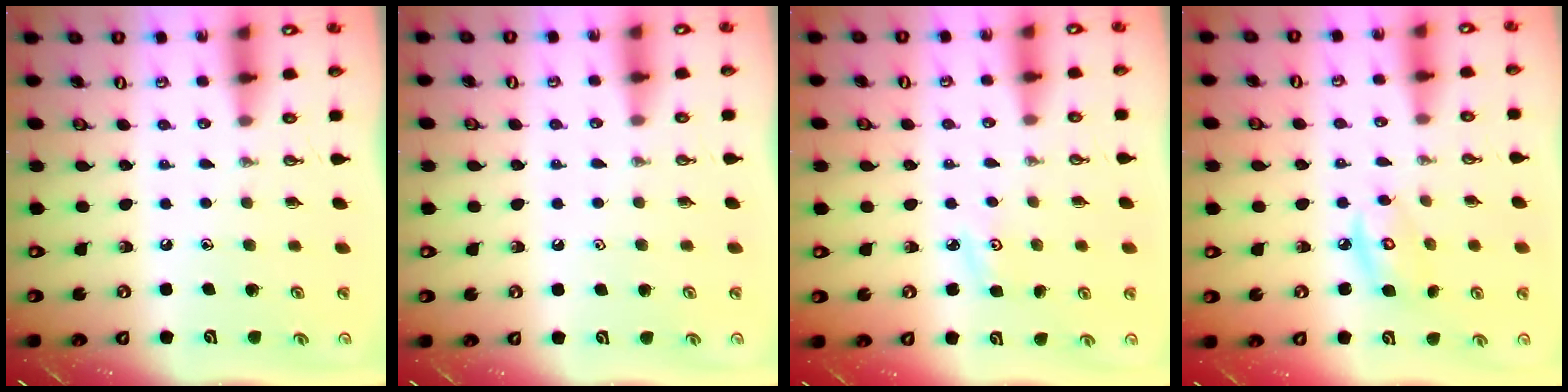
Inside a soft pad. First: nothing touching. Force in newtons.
{"total": 0.6, "press": 0.6, "slide": 0.0}
{"total": 3.0, "press": 2.9, "slide": 0.4}
{"total": 6.2, "press": 6.2, "slide": 0.3}